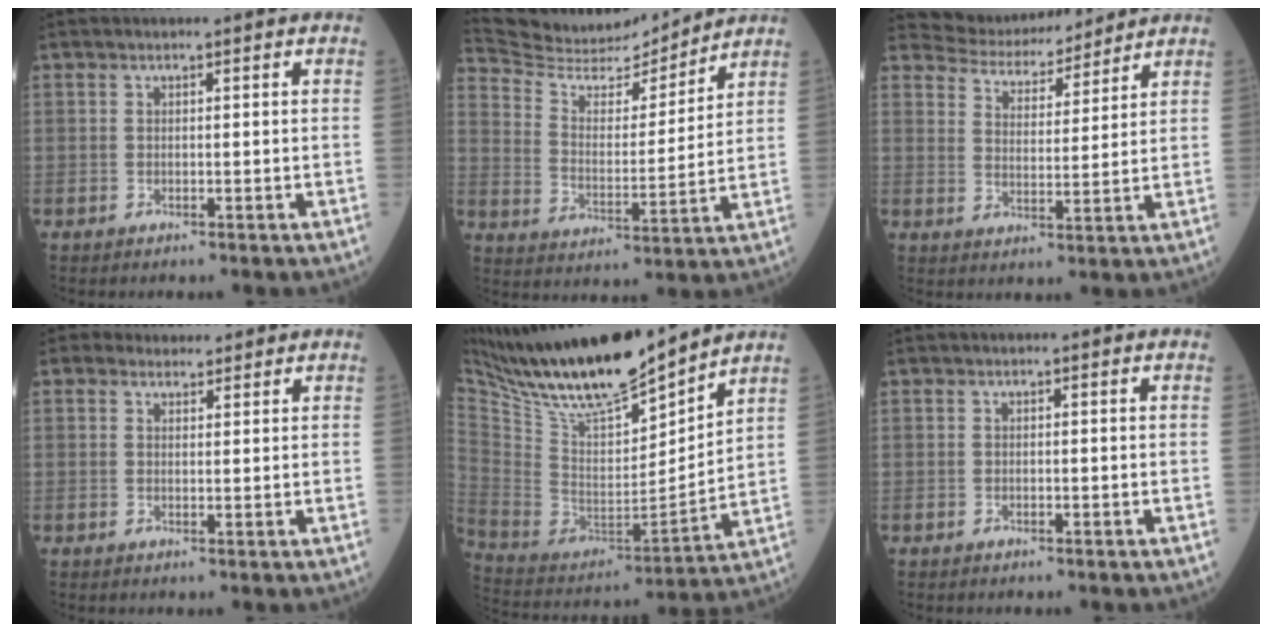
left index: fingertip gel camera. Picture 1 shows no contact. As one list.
[{"total": 15.0, "force": [14.5, 1.5, 3.4], "torque": [-0.073, -0.006, 0.244]}, {"total": 9.5, "force": [9.2, 2.1, 1.0], "torque": [-0.022, 0.008, 0.146]}, {"total": 3.1, "force": [2.7, 1.5, 0.0], "torque": [0.006, 0.011, 0.037]}, {"total": 20.9, "force": [17.9, 2.8, 10.5], "torque": [-0.198, -0.017, 0.326]}, {"total": 0.0}]